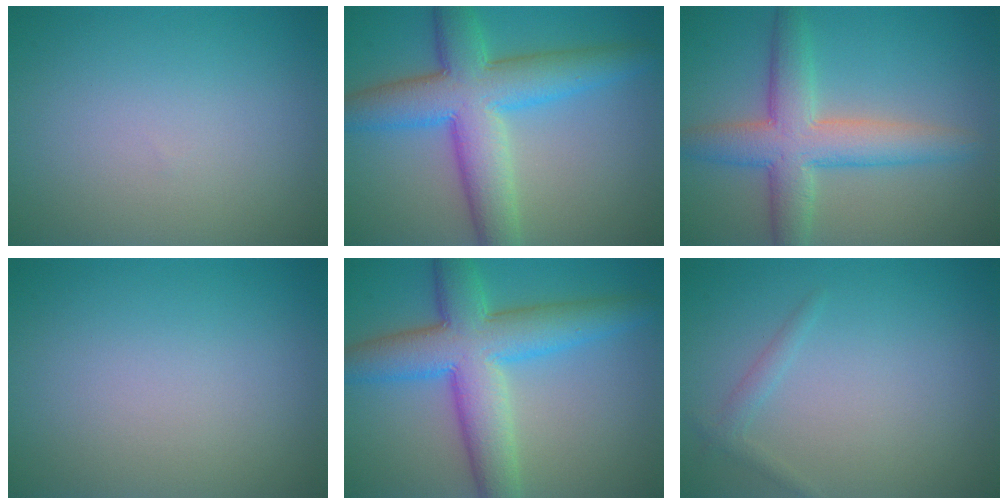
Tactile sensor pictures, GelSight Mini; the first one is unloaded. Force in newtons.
{"total": 8.8, "press": 8.8, "slide": 0.1}
{"total": 6.8, "press": 6.8, "slide": 0.1}
{"total": 0.0}
{"total": 8.8, "press": 8.8, "slide": 0.1}
{"total": 1.1, "press": 1.1, "slide": 0.0}